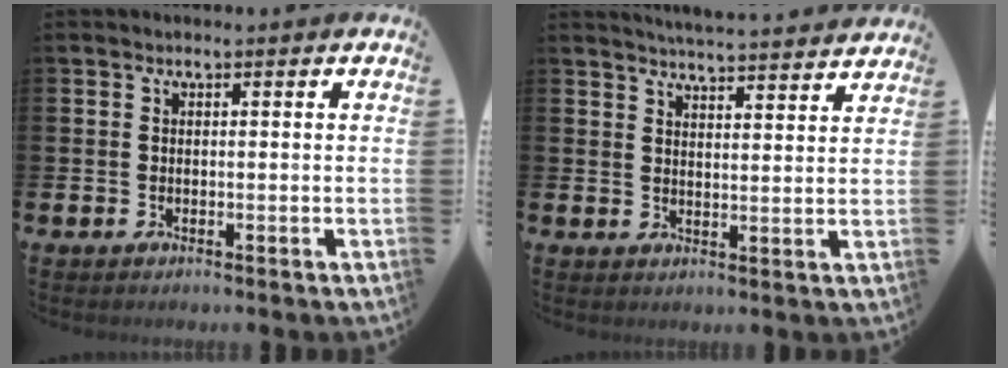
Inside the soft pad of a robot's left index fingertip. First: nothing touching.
{"total": 4.8, "force": [4.8, -0.3, 0.4], "torque": [-0.019, -0.032, 0.086]}